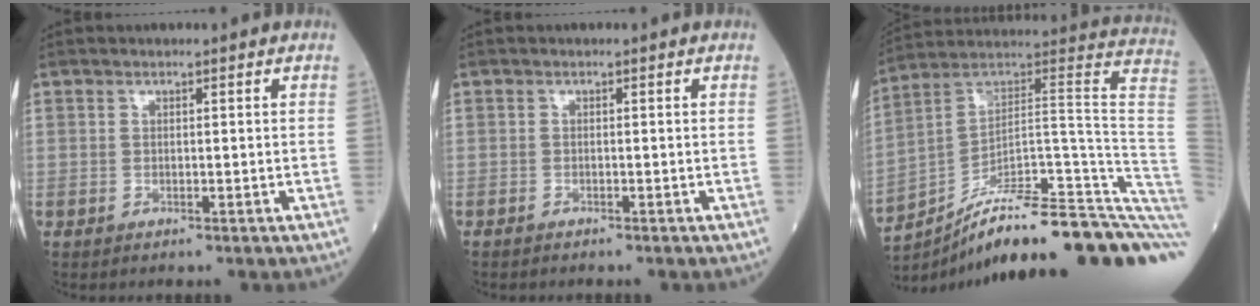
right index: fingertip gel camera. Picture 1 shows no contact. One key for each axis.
{"total": 0.6, "fx": -0.6, "fy": 0.1, "fz": 0.1, "tx": -0.009, "ty": -0.001, "tz": -0.011}
{"total": 30.1, "fx": -21.9, "fy": 2.2, "fz": 20.6, "tx": -0.151, "ty": 0.033, "tz": -0.310}